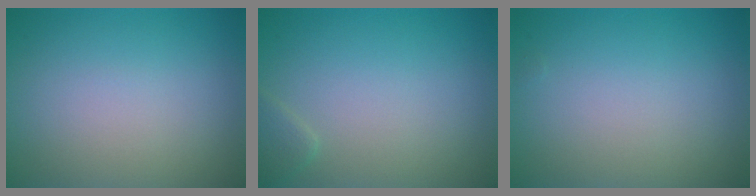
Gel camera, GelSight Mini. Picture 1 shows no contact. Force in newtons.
{"total": 1.1, "press": 1.1, "slide": 0.1}
{"total": 0.0}